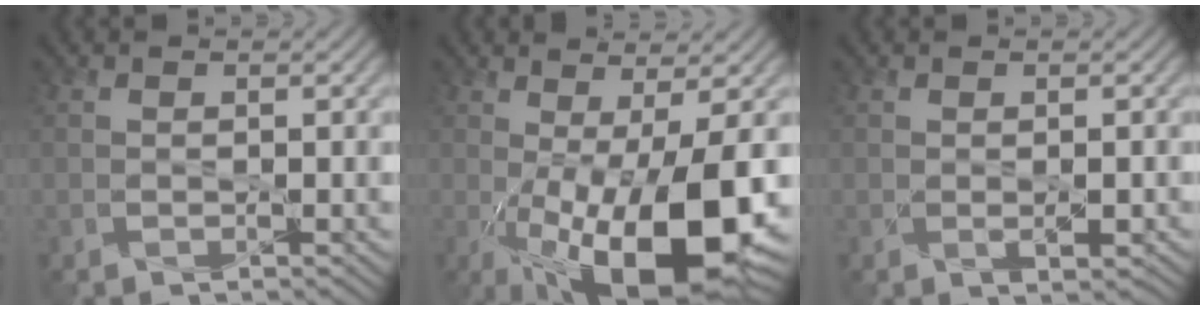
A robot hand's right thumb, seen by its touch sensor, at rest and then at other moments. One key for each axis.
{"total": 14.8, "fx": -3.8, "fy": 5.2, "fz": 13.4, "tx": -0.231, "ty": -0.021, "tz": -0.052}
{"total": 1.4, "fx": -0.2, "fy": 0.7, "fz": 1.2, "tx": -0.022, "ty": -0.007, "tz": 0.001}